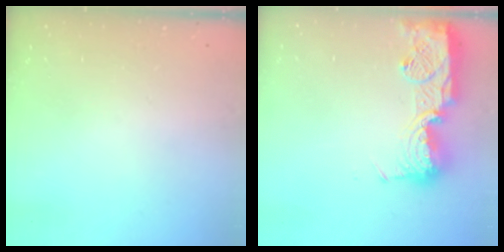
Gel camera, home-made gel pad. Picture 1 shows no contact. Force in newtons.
{"total": 15.2, "press": 15.1, "slide": 1.2}